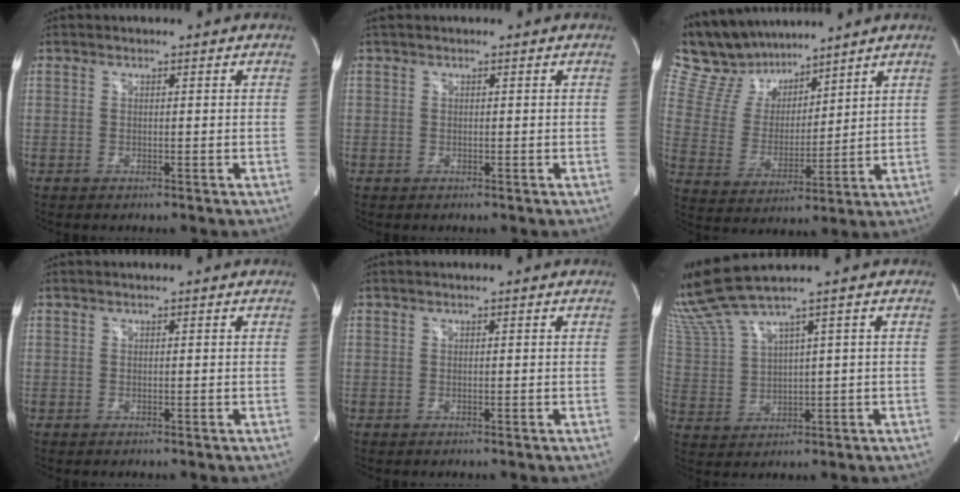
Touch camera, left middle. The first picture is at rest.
{"total": 0.8, "force": [0.0, 0.8, 0.1], "torque": [0.002, 0.002, -0.003]}
{"total": 13.2, "force": [11.7, 4.9, 3.9], "torque": [-0.092, 0.026, 0.227]}
{"total": 0.0}
{"total": 0.0}
{"total": 7.1, "force": [6.1, -1.8, 3.1], "torque": [-0.086, 0.004, 0.141]}